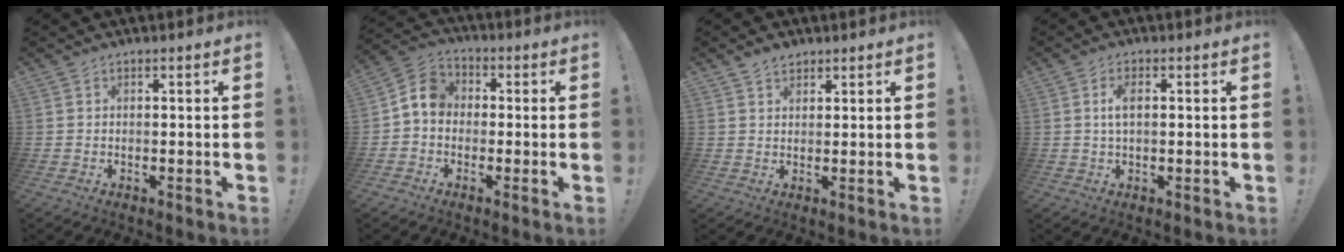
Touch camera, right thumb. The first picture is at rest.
{"total": 7.6, "force": [-0.5, 6.3, 4.2], "torque": [-0.068, 0.021, -0.004]}
{"total": 3.0, "force": [2.3, 1.7, 0.8], "torque": [-0.011, -0.012, 0.042]}
{"total": 4.2, "force": [0.7, 1.9, 3.6], "torque": [-0.056, 0.001, 0.009]}